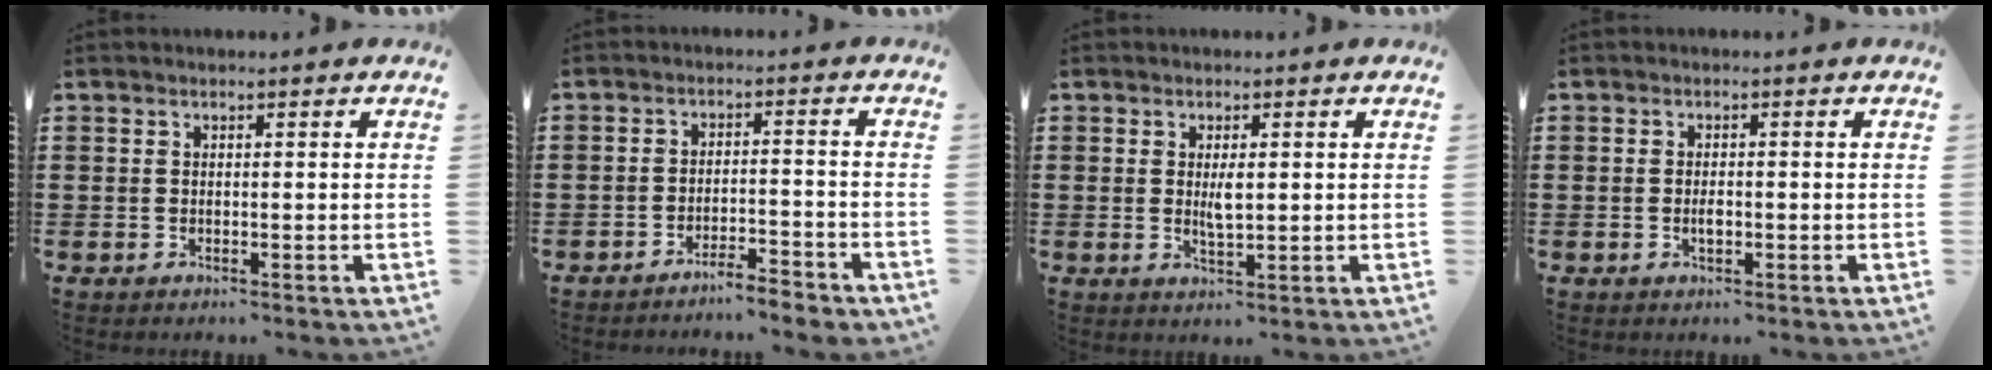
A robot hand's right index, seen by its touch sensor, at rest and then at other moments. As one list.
[{"total": 3.6, "force": [-3.6, -0.2, 0.6], "torque": [-0.016, -0.001, -0.075]}, {"total": 2.9, "force": [0.4, 0.9, 2.7], "torque": [-0.053, 0.002, 0.005]}, {"total": 1.6, "force": [-0.3, 0.7, 1.4], "torque": [-0.026, 0.000, -0.005]}]